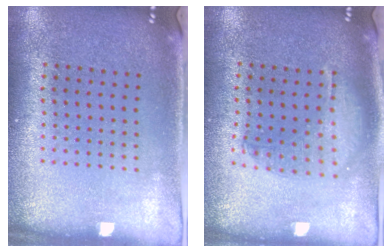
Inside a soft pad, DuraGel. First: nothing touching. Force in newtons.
{"total": 1.3, "press": 1.2, "slide": 0.4}